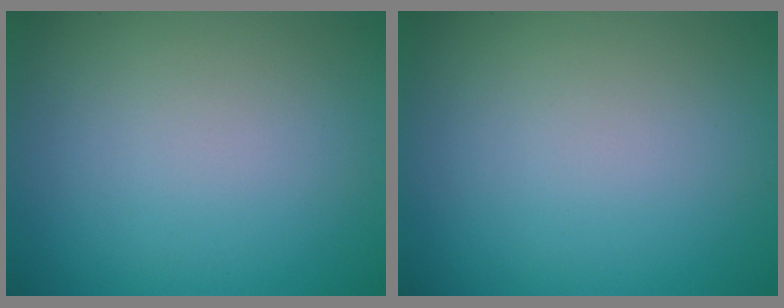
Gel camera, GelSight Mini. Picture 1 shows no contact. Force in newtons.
{"total": 0.0}